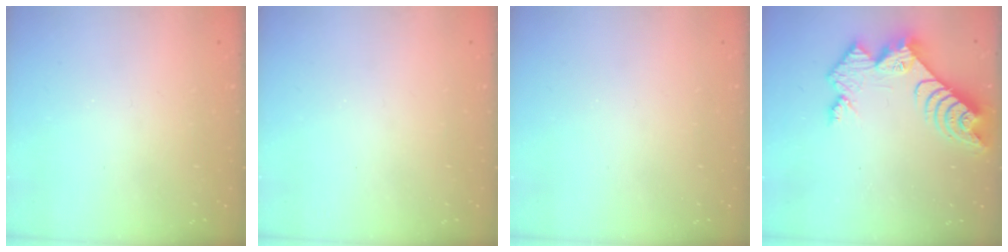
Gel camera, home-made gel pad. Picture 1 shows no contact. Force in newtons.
{"total": 0.0}
{"total": 0.0}
{"total": 11.2, "press": 11.1, "slide": 0.9}